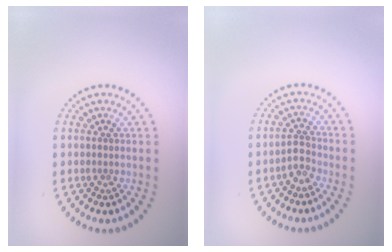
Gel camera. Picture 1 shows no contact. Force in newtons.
{"total": 1.8, "press": 1.5, "slide": 1.1}